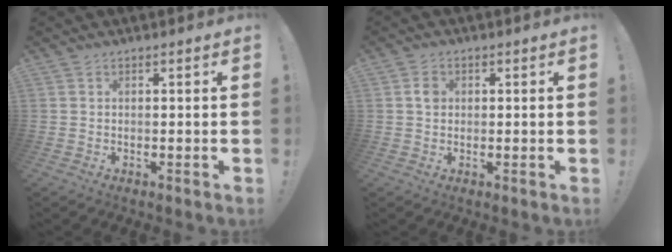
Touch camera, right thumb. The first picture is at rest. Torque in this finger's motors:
{"motor_torque": [0.53, 0.72, 0.62, -0.22, -0.02]}